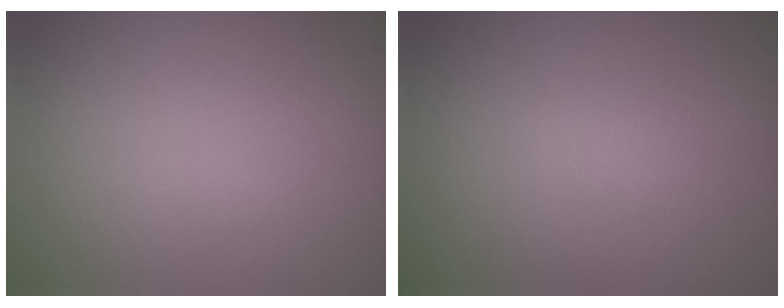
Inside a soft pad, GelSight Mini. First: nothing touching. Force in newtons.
{"total": 0.8, "press": 0.8, "slide": 0.1}